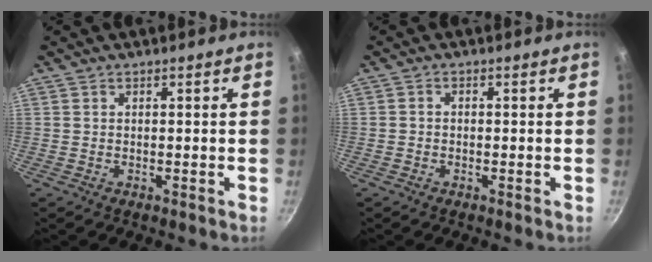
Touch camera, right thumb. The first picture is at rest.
{"total": 0.9, "force": [-0.4, 0.6, 0.4], "torque": [-0.008, 0.004, -0.009]}